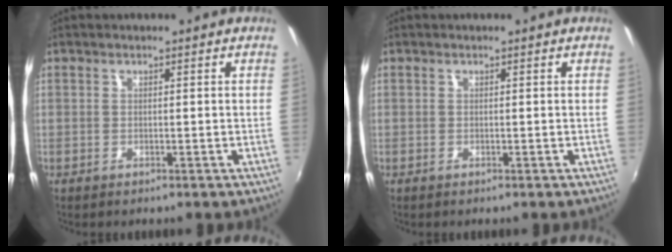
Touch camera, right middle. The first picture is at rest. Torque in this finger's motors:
{"motor_torque": [0.11, -0.09, 0.03, 0.00]}